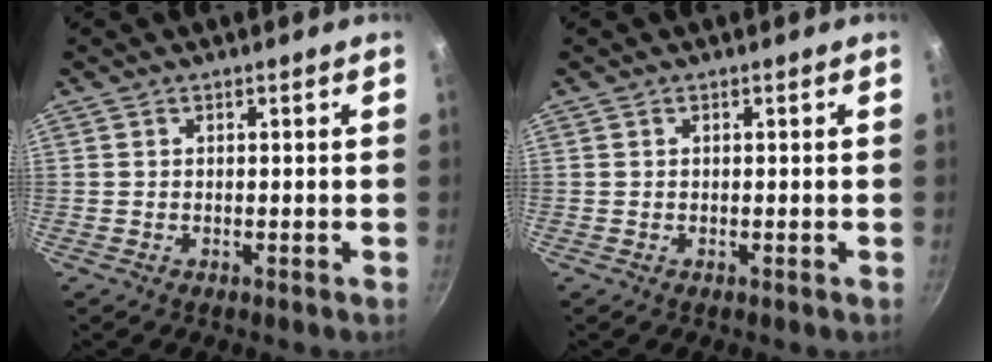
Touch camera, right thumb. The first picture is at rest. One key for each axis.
{"total": 0.0}